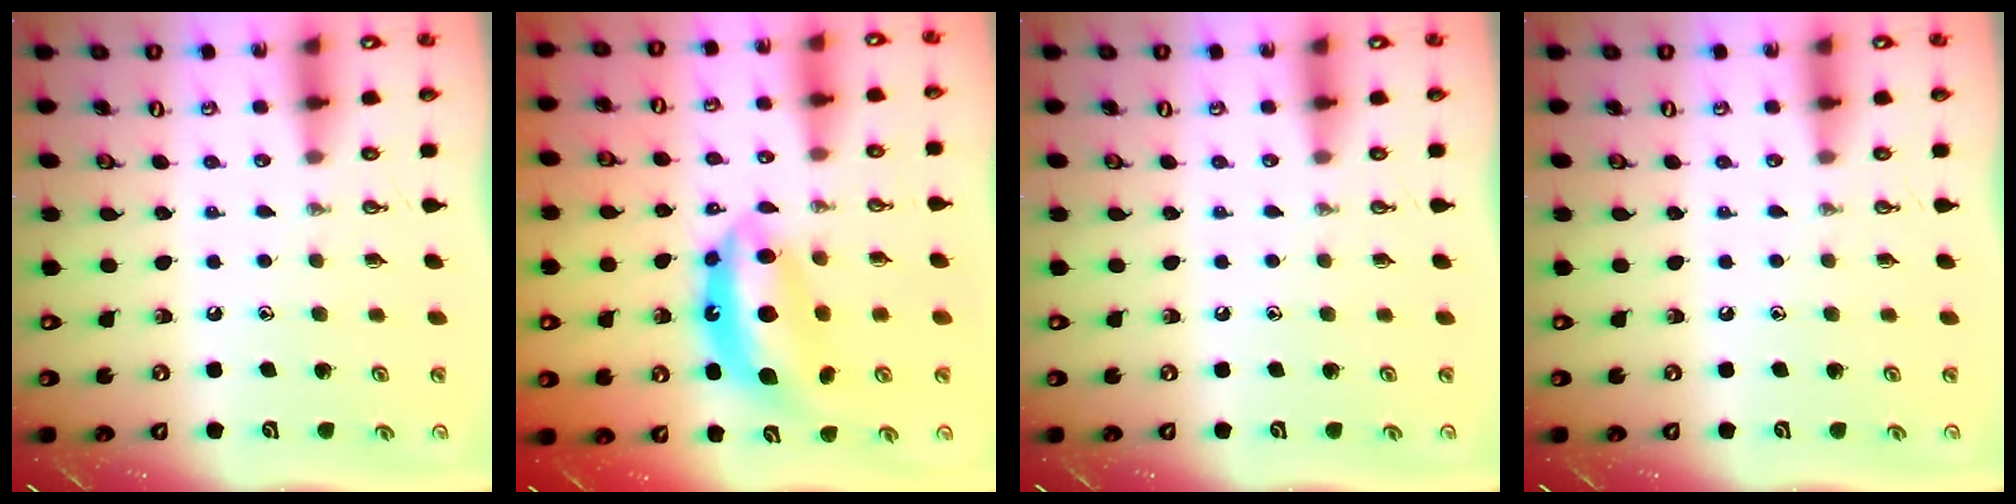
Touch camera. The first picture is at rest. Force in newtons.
{"total": 12.2, "press": 12.1, "slide": 1.3}
{"total": 0.0}
{"total": 0.0}